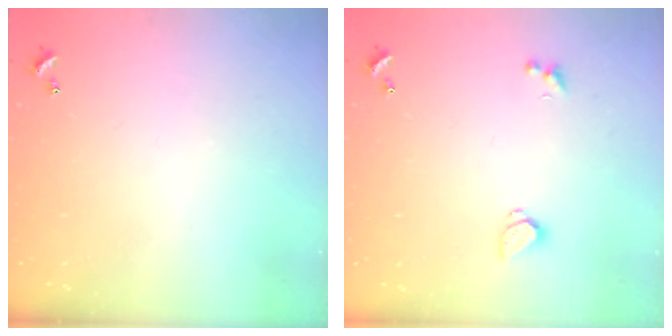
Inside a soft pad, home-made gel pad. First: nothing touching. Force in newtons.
{"total": 0.8, "press": 0.6, "slide": 0.4}